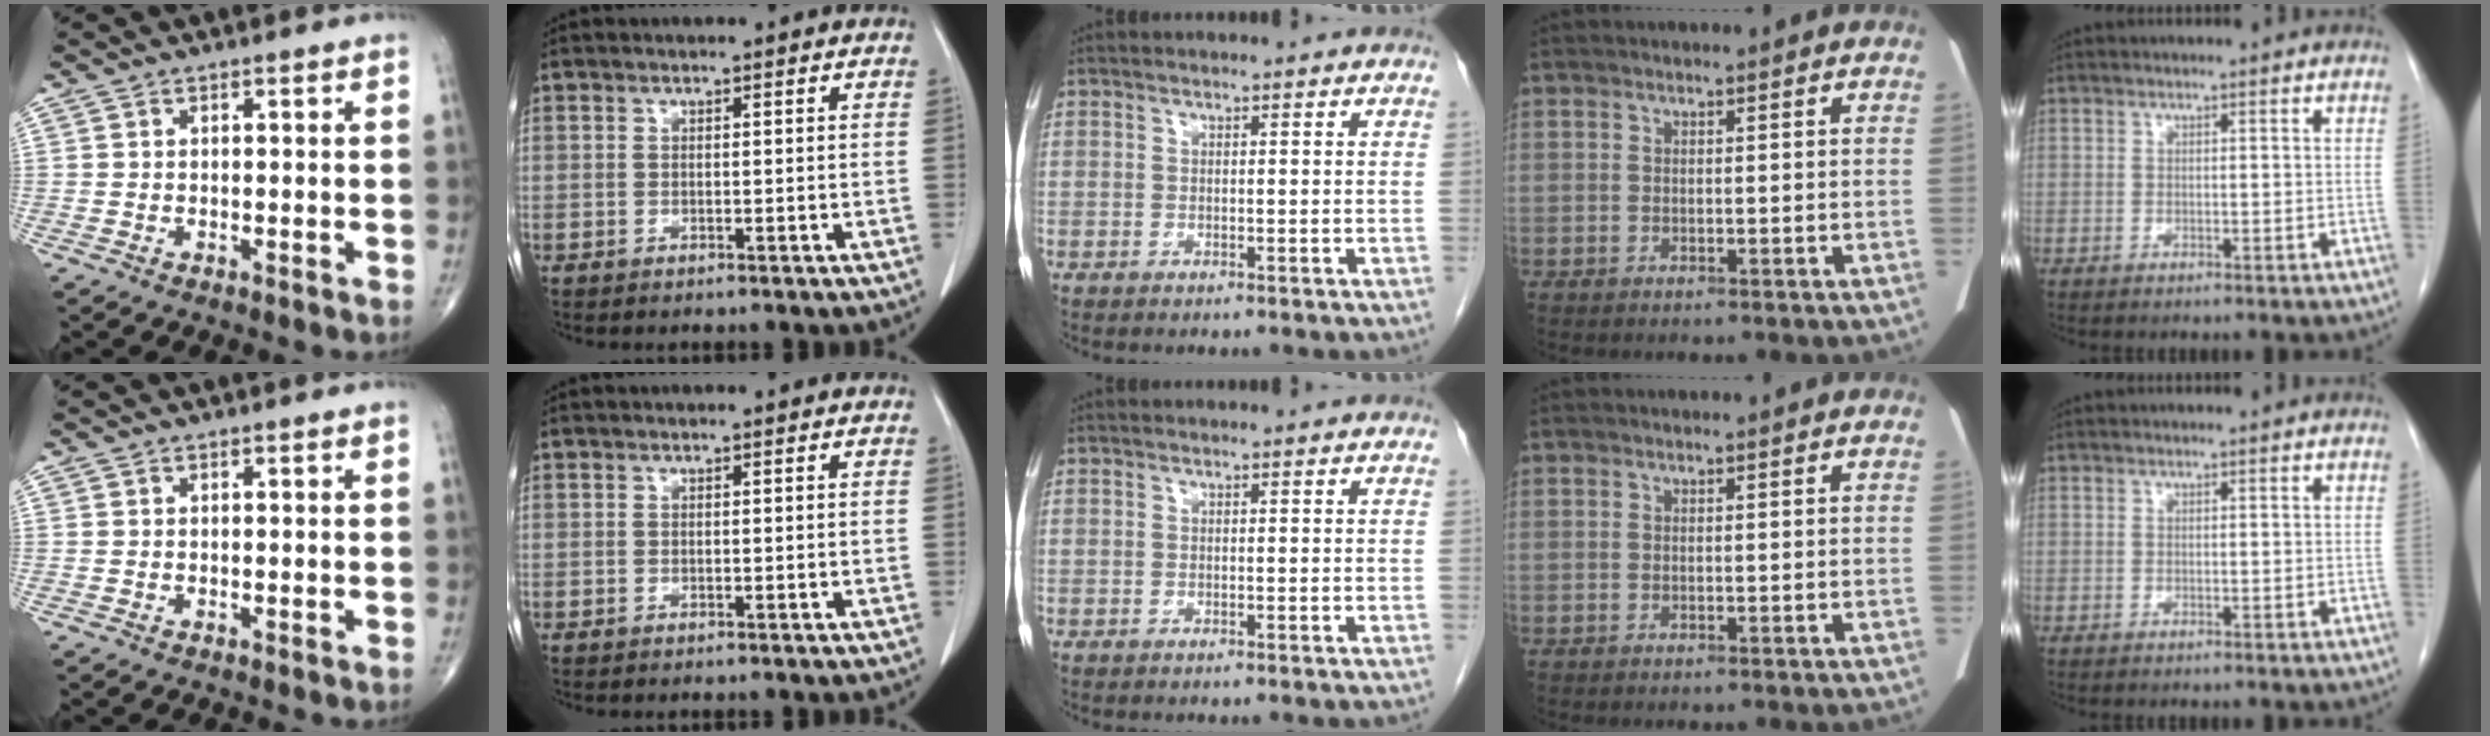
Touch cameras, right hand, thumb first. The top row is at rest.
{}